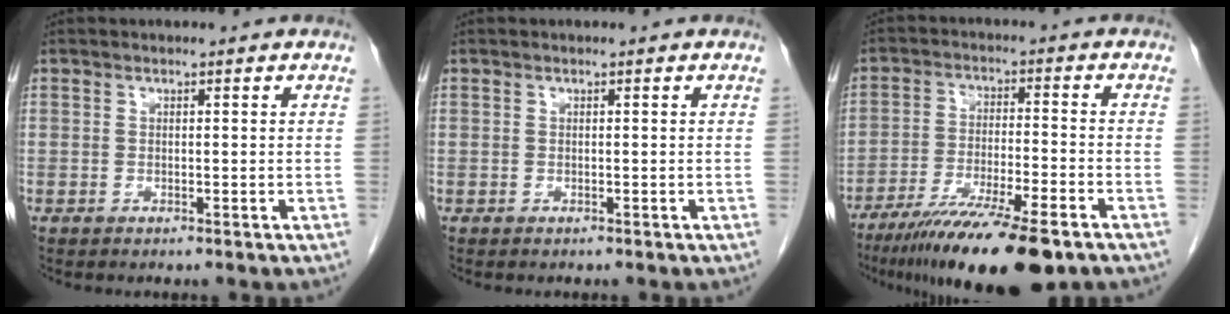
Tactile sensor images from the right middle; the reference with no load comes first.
{"total": 0.0}
{"total": 16.3, "force": [-11.8, 1.9, 11.2], "torque": [-0.174, -0.042, -0.193]}